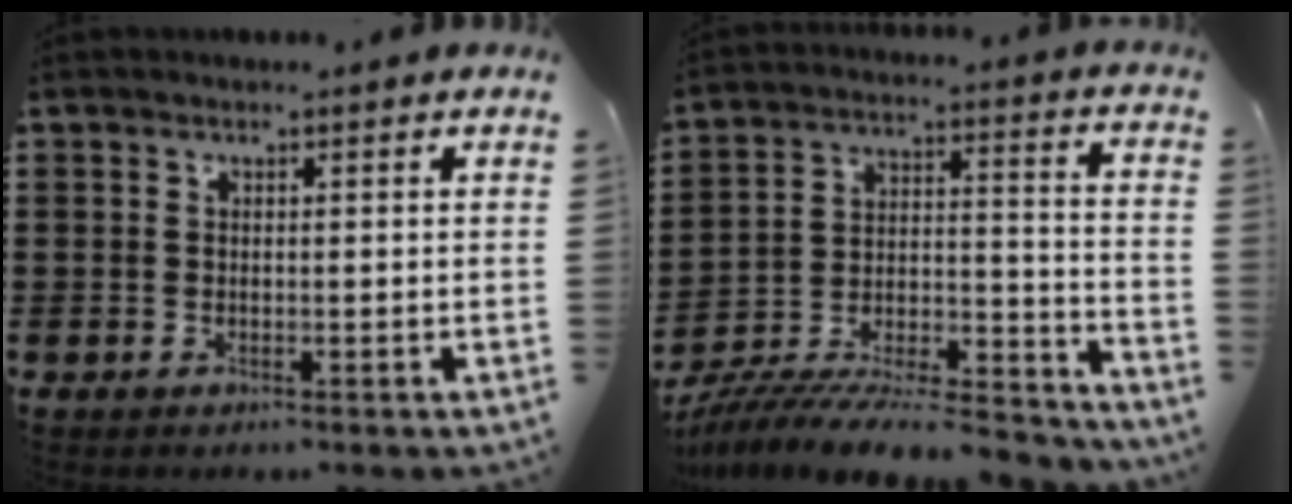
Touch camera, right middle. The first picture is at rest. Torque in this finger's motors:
{"motor_torque": [2.14, 0.00, 0.91, 0.21]}